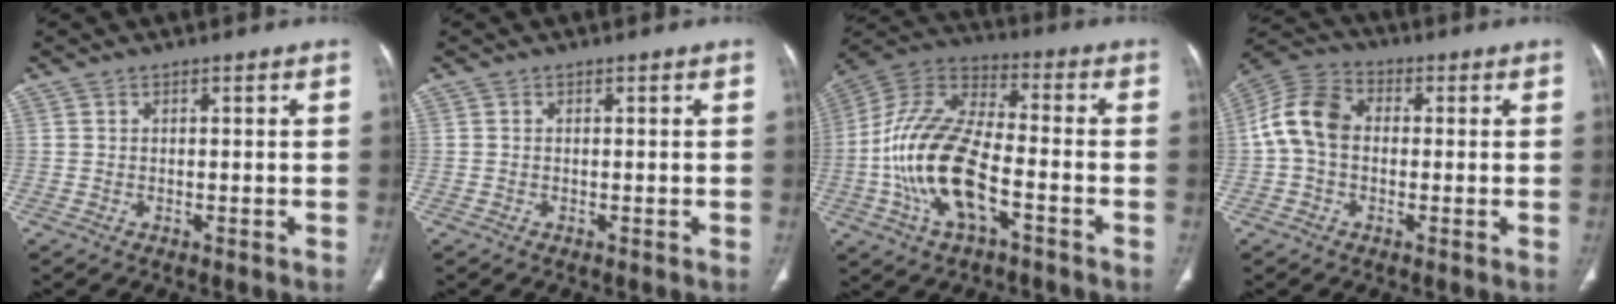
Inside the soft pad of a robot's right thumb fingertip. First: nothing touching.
{"total": 0.0}
{"total": 18.0, "force": [-5.0, 8.4, 15.2], "torque": [-0.306, 0.031, -0.096]}
{"total": 10.0, "force": [0.0, 7.3, 6.8], "torque": [-0.129, 0.030, -0.012]}